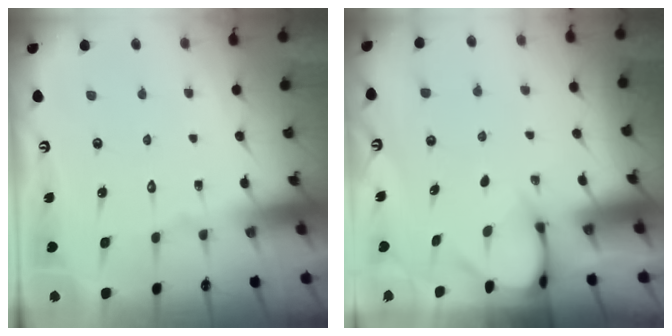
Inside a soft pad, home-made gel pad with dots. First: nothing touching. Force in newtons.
{"total": 3.2, "press": 3.2, "slide": 0.3}